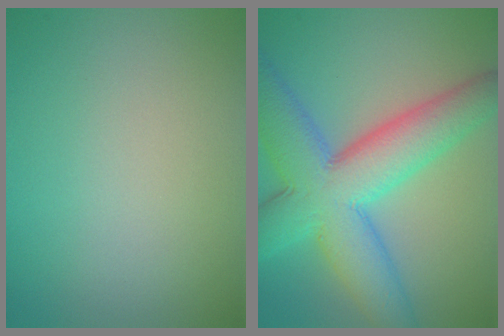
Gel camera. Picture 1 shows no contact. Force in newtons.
{"total": 10.6, "press": 10.6, "slide": 0.2}